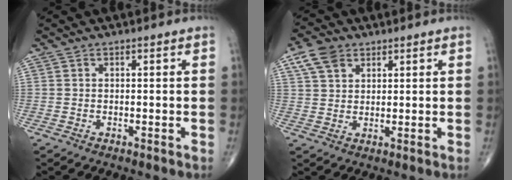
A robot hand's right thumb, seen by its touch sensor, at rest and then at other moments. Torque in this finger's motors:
{"motor_torque": [-0.58, 0.68, -0.02, 0.01, 0.01]}